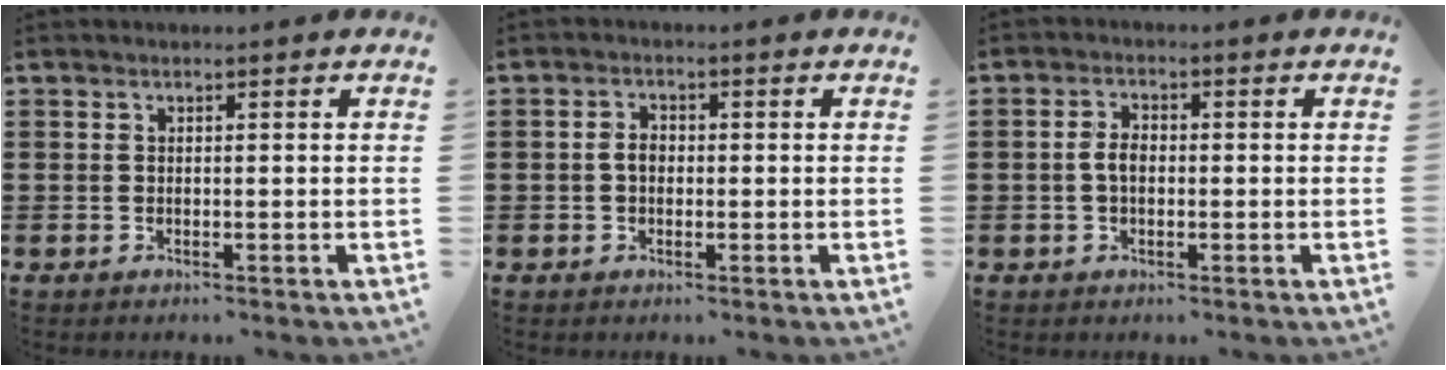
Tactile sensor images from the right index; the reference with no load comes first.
{"total": 2.1, "force": [-0.2, 1.4, 1.6], "torque": [-0.031, 0.005, -0.004]}
{"total": 2.8, "force": [-0.2, 1.6, 2.3], "torque": [-0.052, 0.002, -0.007]}